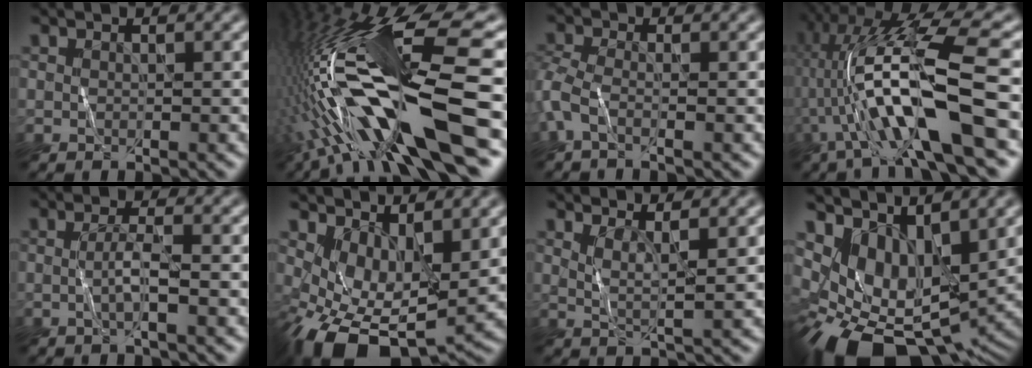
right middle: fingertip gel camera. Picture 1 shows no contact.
{"total": 17.6, "force": [-3.9, 3.5, 16.8], "torque": [-0.307, 0.017, -0.067]}
{"total": 2.2, "force": [-1.1, 0.7, 1.7], "torque": [-0.046, -0.006, -0.035]}
{"total": 12.1, "force": [-1.6, 2.2, 11.8], "torque": [-0.223, 0.018, -0.026]}
{"total": 2.0, "force": [-0.3, 0.3, 2.0], "torque": [-0.041, -0.001, -0.007]}
{"total": 8.5, "force": [-0.2, 4.9, 7.0], "torque": [-0.130, -0.024, 0.005]}
{"total": 2.3, "force": [1.4, 0.4, 1.8], "torque": [-0.030, -0.008, 0.027]}
{"total": 8.9, "force": [-0.1, 5.8, 6.7], "torque": [-0.121, -0.031, 0.017]}